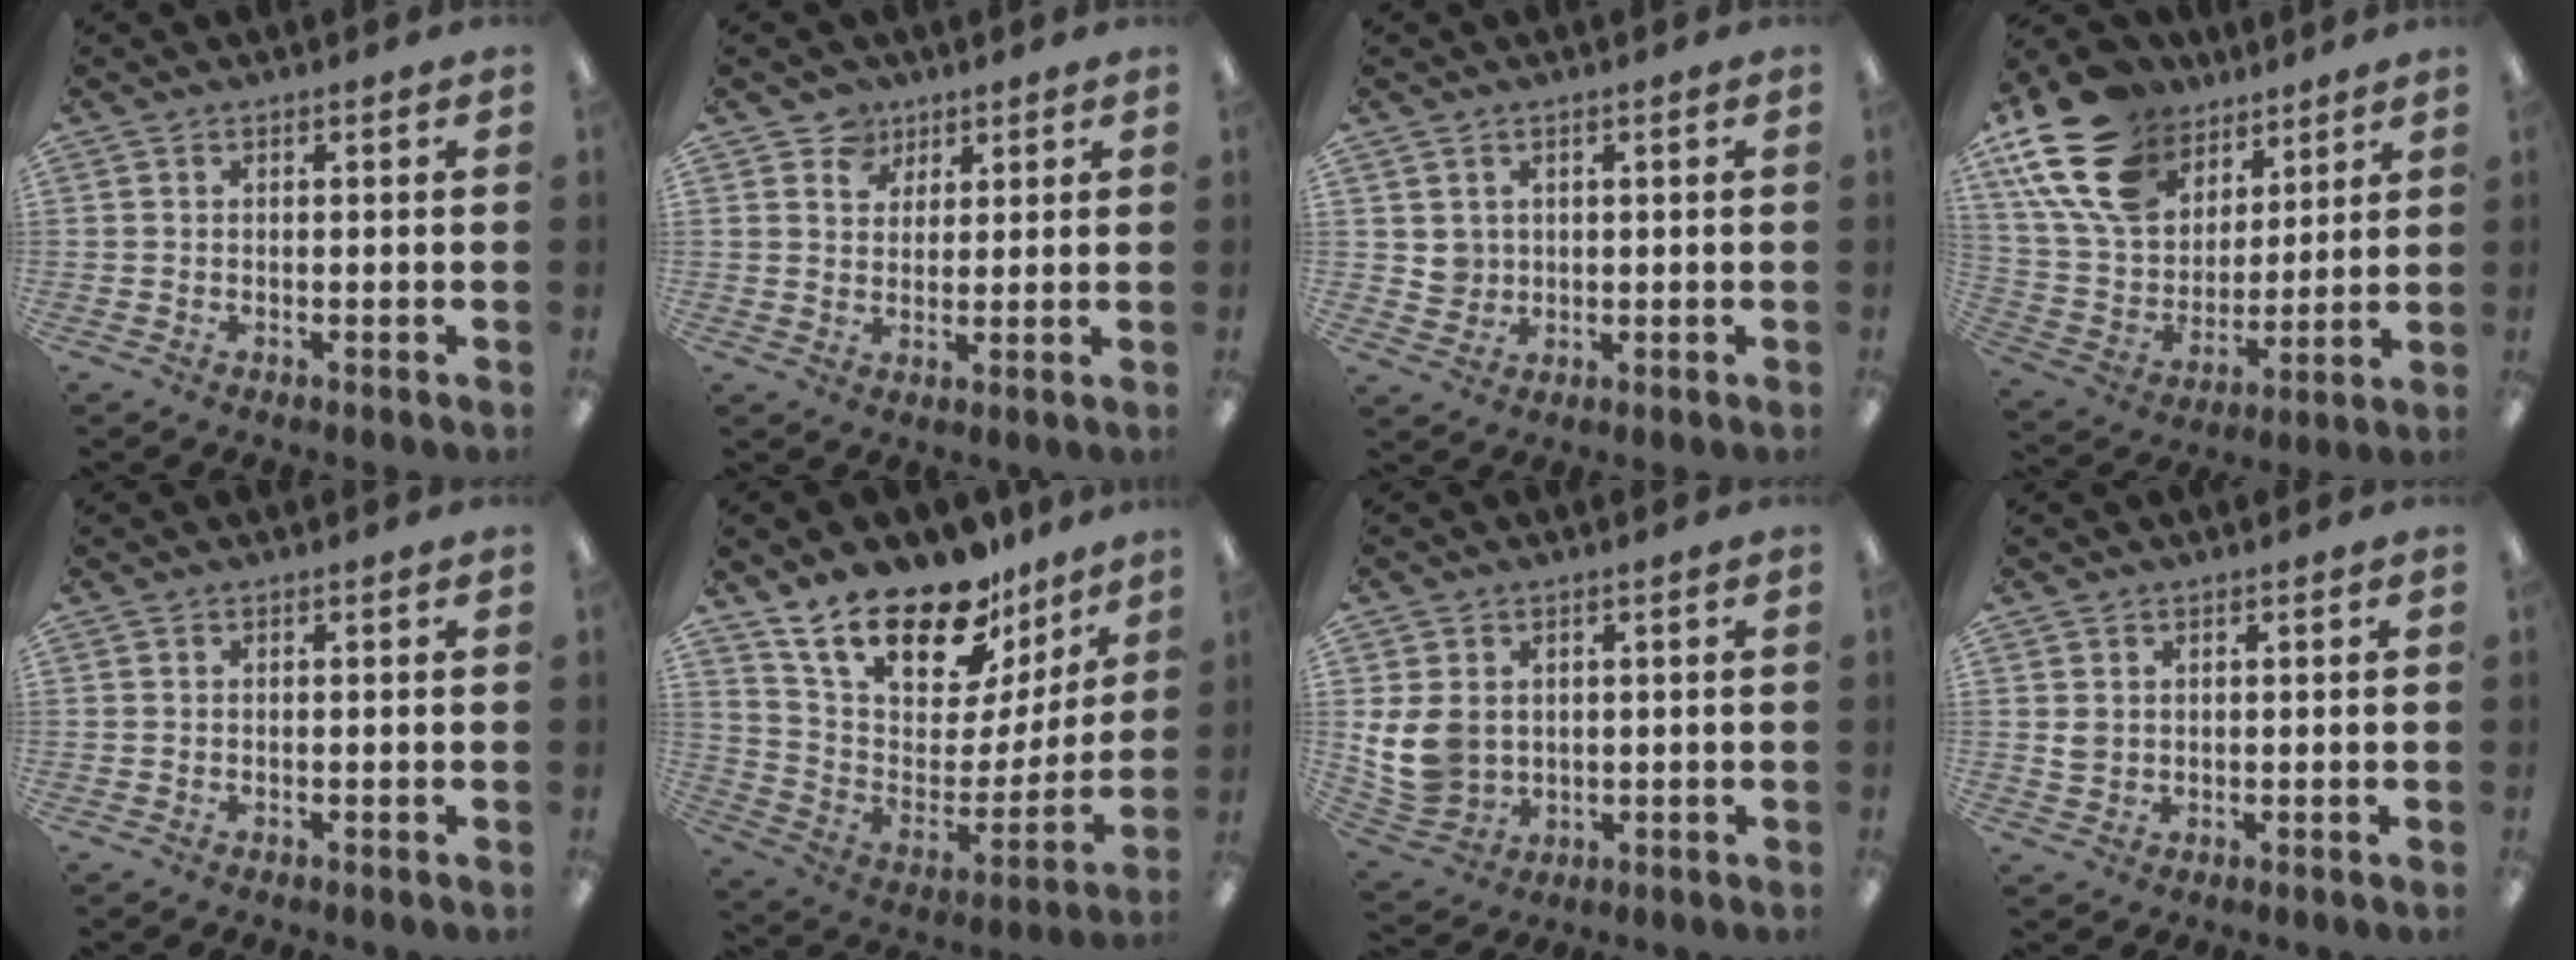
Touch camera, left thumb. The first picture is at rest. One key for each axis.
{"total": 5.4, "fx": 3.4, "fy": 4.1, "fz": 0.4, "tx": -0.012, "ty": -0.009, "tz": 0.061}
{"total": 3.6, "fx": 1.4, "fy": 3.3, "fz": 0.0, "tx": -0.003, "ty": 0.001, "tz": 0.025}
{"total": 20.7, "fx": 11.6, "fy": 13.6, "fz": 10.4, "tx": -0.221, "ty": -0.047, "tz": 0.217}
{"total": 0.0}
{"total": 22.2, "fx": 17.2, "fy": 9.3, "fz": 10.5, "tx": -0.185, "ty": -0.119, "tz": 0.306}
{"total": 9.8, "fx": 1.3, "fy": 8.2, "fz": 5.2, "tx": -0.136, "ty": 0.006, "tz": 0.027}
{"total": 2.2, "fx": 0.9, "fy": 1.8, "fz": 0.7, "tx": -0.009, "ty": -0.002, "tz": 0.015}